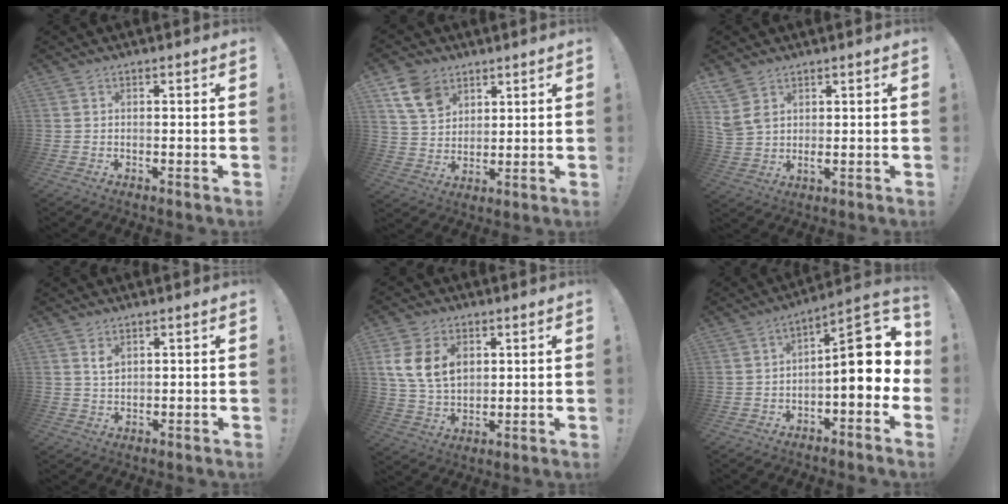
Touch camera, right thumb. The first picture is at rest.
{"total": 11.2, "force": [6.5, 7.8, 4.6], "torque": [-0.077, -0.030, 0.130]}
{"total": 5.4, "force": [2.9, 3.3, 3.1], "torque": [-0.058, -0.015, 0.057]}
{"total": 3.4, "force": [1.9, 2.2, 1.7], "torque": [-0.015, -0.016, 0.032]}
{"total": 12.9, "force": [4.2, 9.4, 7.8], "torque": [-0.137, -0.007, 0.083]}
{"total": 15.3, "force": [0.7, 5.9, 14.1], "torque": [-0.176, -0.002, 0.010]}